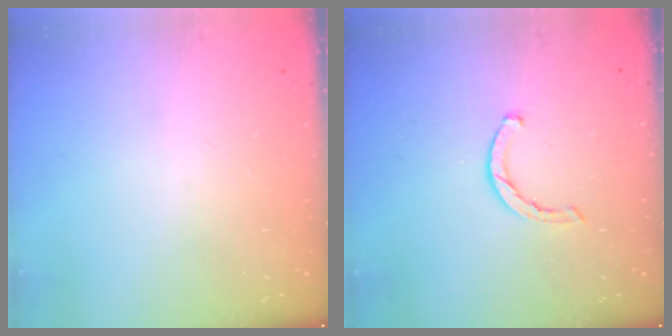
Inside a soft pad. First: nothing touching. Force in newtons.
{"total": 1.8, "press": 1.8, "slide": 0.3}